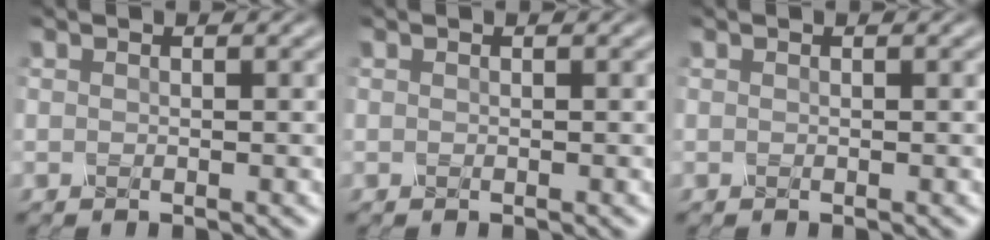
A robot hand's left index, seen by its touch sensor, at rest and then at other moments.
{"total": 0.0}
{"total": 0.0}